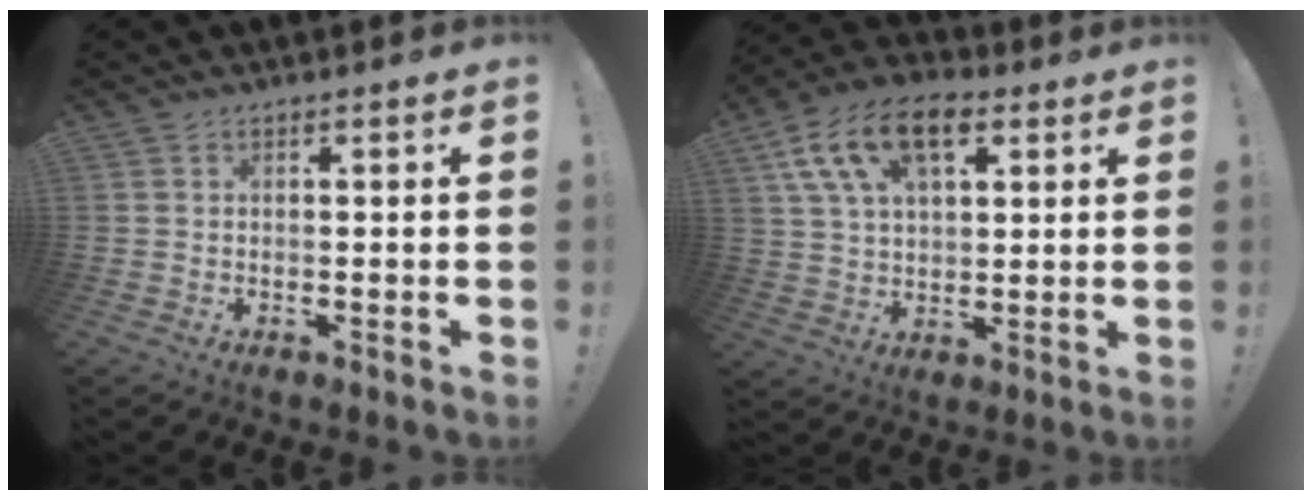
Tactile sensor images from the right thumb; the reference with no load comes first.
{"total": 16.3, "force": [7.5, 9.4, 11.1], "torque": [-0.194, -0.018, 0.138]}